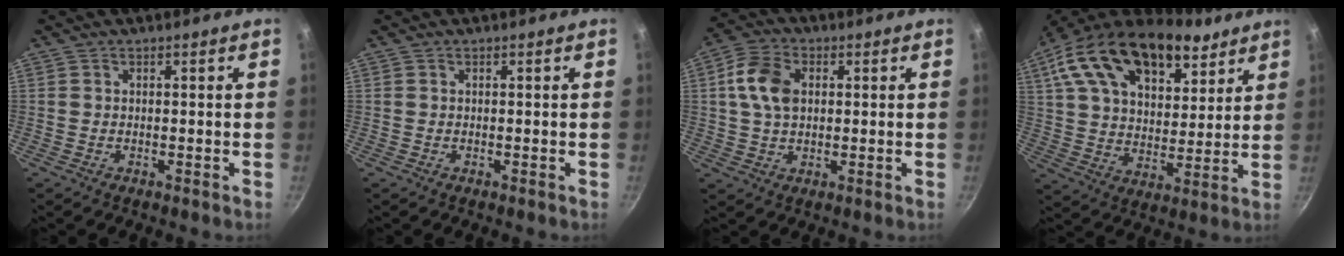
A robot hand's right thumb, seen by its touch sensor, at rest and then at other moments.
{"total": 0.0}
{"total": 8.8, "force": [1.6, 6.2, 6.1], "torque": [-0.105, 0.013, 0.024]}
{"total": 24.0, "force": [14.1, 13.3, 14.1], "torque": [-0.219, -0.028, 0.232]}